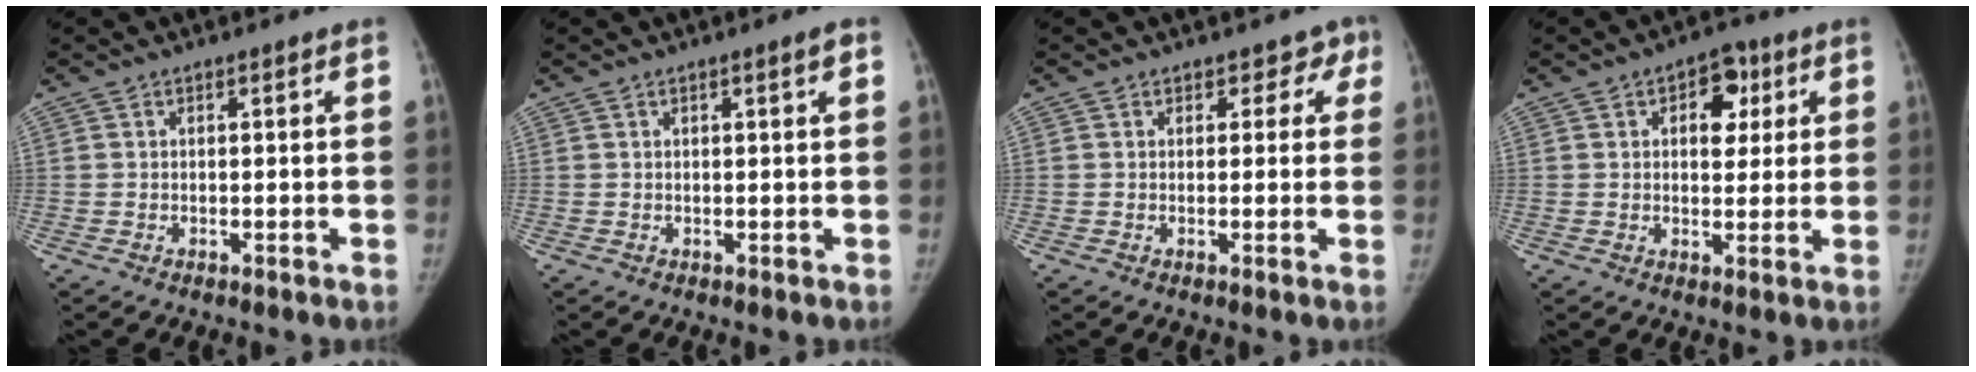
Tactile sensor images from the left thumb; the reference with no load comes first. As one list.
[{"total": 1.1, "force": [0.5, 0.0, 1.0], "torque": [-0.014, 0.000, 0.007]}, {"total": 3.1, "force": [1.8, 2.5, 0.2], "torque": [0.039, -0.005, 0.003]}, {"total": 7.5, "force": [2.7, 4.8, 5.1], "torque": [-0.030, -0.005, 0.031]}]